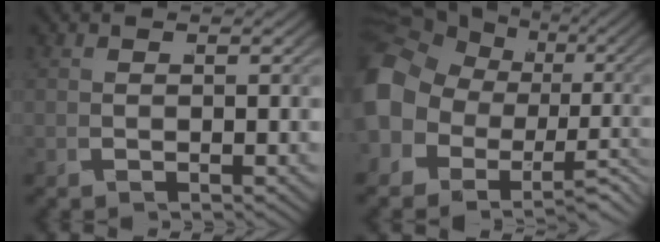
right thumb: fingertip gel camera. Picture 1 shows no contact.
{"total": 11.2, "force": [-1.1, 9.6, 5.7], "torque": [-0.120, -0.031, -0.015]}